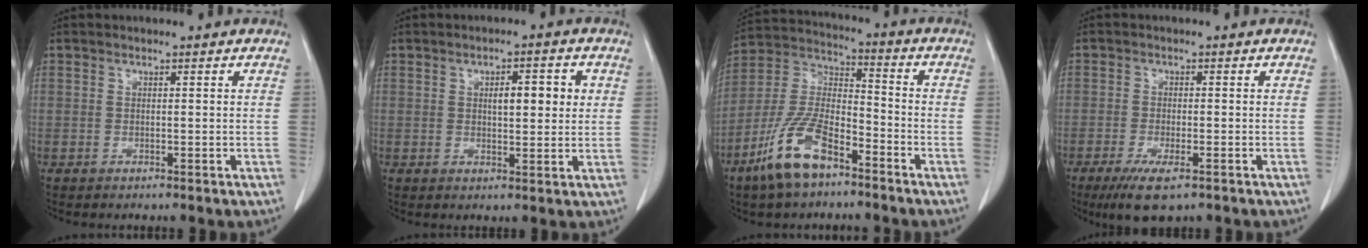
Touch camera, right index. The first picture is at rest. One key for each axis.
{"total": 5.2, "fx": 1.3, "fy": 1.6, "fz": 4.8, "tx": -0.073, "ty": 0.007, "tz": 0.019}
{"total": 12.7, "fx": -7.9, "fy": 4.7, "fz": 8.8, "tx": -0.193, "ty": -0.003, "tz": -0.154}
{"total": 6.0, "fx": -3.6, "fy": 1.4, "fz": 4.5, "tx": -0.082, "ty": -0.014, "tz": -0.056}